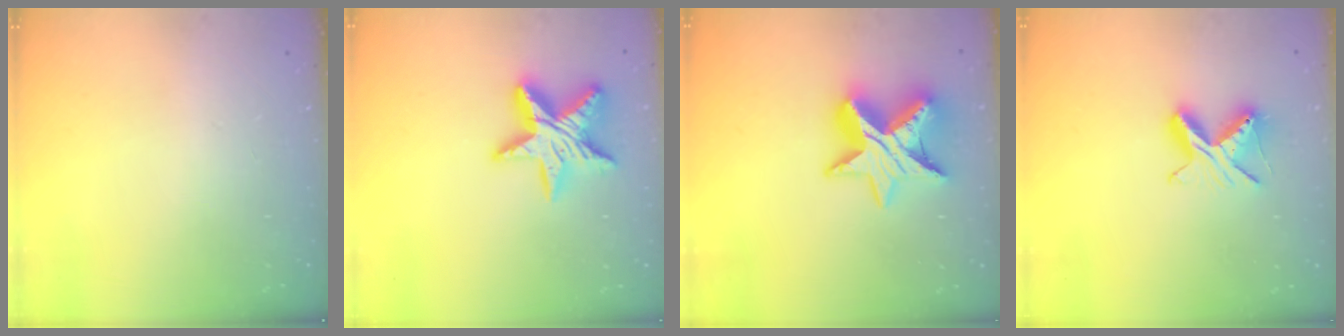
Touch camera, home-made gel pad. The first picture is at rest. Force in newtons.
{"total": 15.7, "press": 15.7, "slide": 1.4}
{"total": 15.0, "press": 15.0, "slide": 1.2}
{"total": 8.1, "press": 8.1, "slide": 0.6}